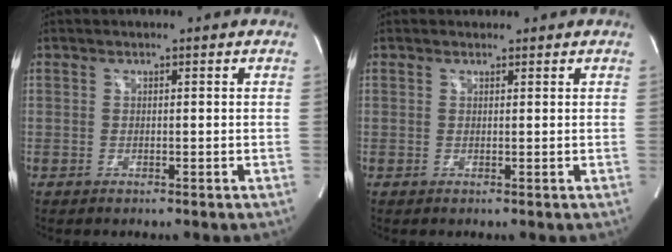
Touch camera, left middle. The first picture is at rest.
{"total": 0.8, "force": [0.7, 0.4, -0.1], "torque": [-0.004, 0.007, 0.009]}